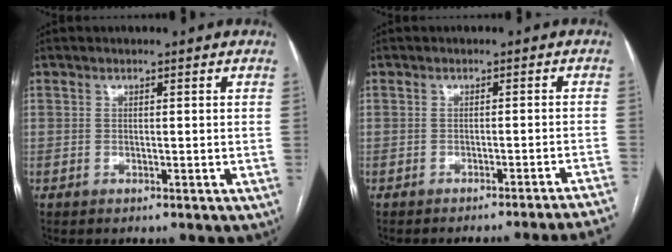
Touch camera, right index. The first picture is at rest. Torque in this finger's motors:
{"motor_torque": [0.37, -0.57, 0.17, 0.07]}